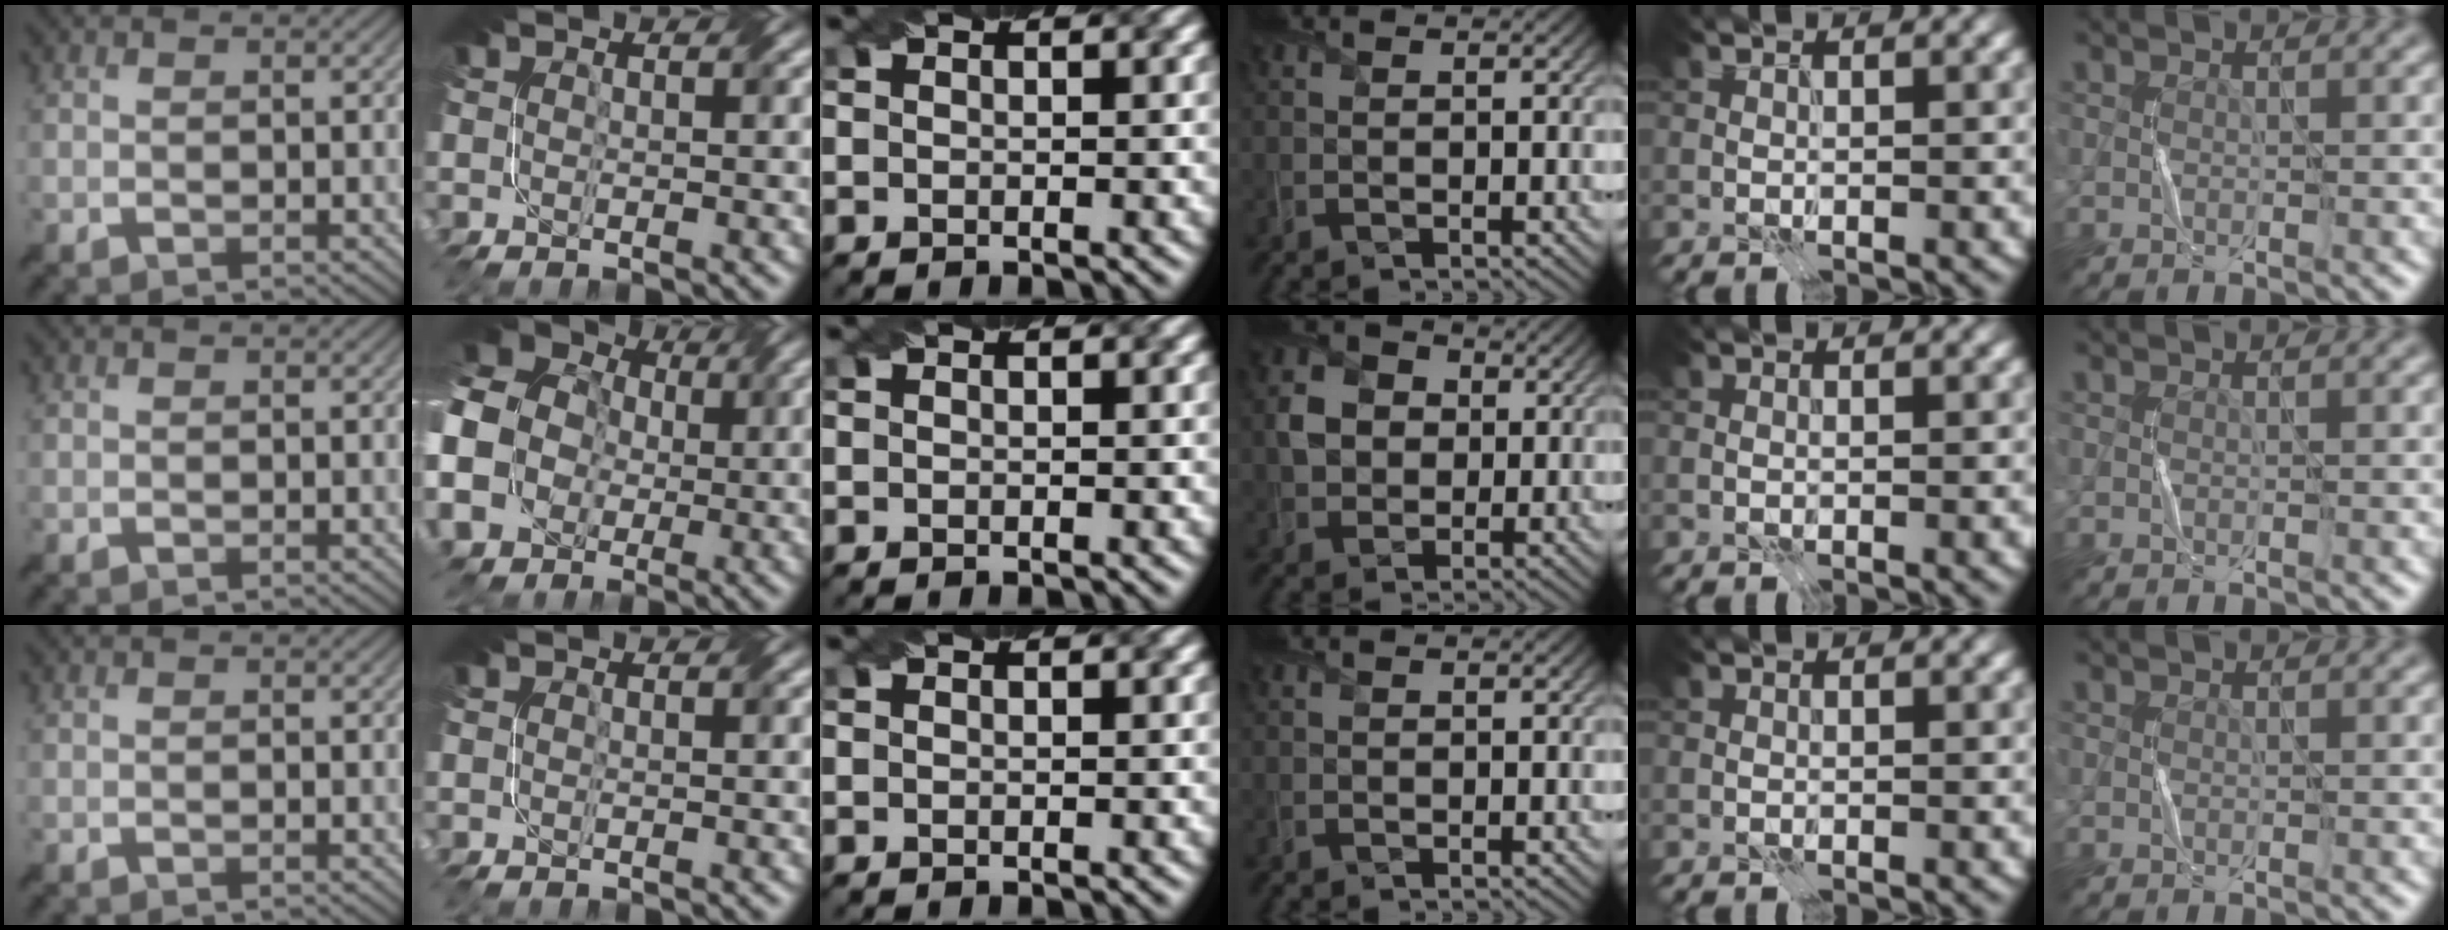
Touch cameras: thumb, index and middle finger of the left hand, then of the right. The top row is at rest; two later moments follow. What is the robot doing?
{"motion": "fold", "object": "bubble wrap"}